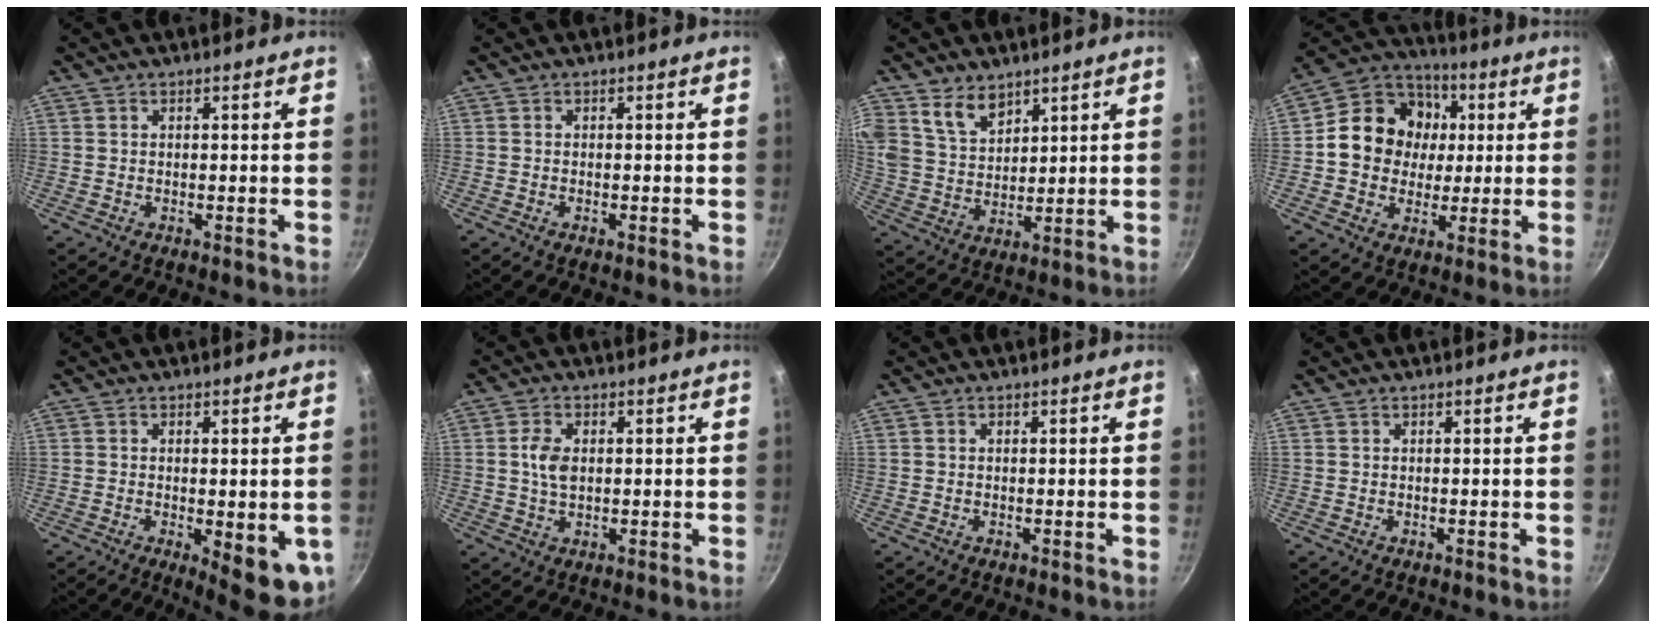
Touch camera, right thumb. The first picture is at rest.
{"total": 0.6, "force": [-0.3, 0.1, 0.4], "torque": [-0.008, 0.002, -0.008]}
{"total": 8.1, "force": [5.2, 5.1, 3.6], "torque": [-0.049, -0.029, 0.105]}
{"total": 15.8, "force": [1.6, 13.7, 7.7], "torque": [-0.100, 0.016, 0.013]}
{"total": 10.2, "force": [-2.4, 3.2, 9.4], "torque": [-0.099, -0.007, -0.022]}
{"total": 4.7, "force": [0.5, 3.0, 3.6], "torque": [-0.064, 0.002, 0.009]}
{"total": 0.0}
{"total": 0.0}